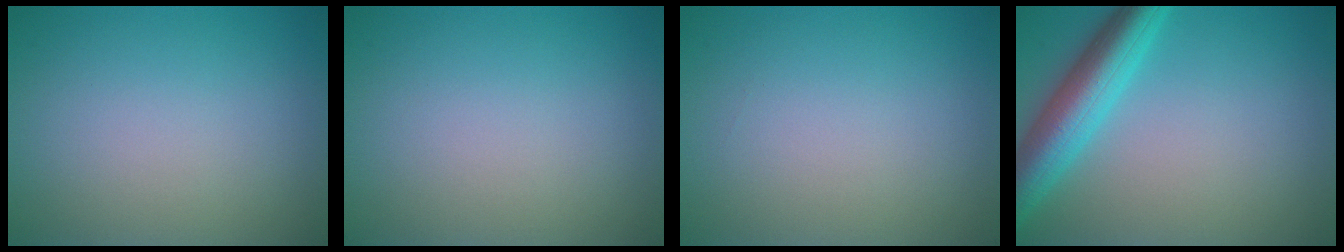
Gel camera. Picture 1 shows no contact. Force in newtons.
{"total": 0.0}
{"total": 0.0}
{"total": 6.1, "press": 6.1, "slide": 0.2}